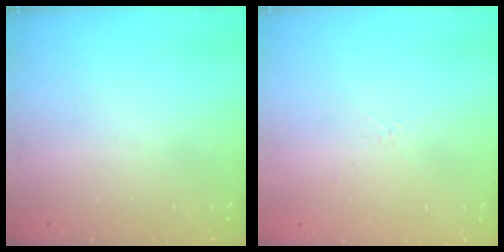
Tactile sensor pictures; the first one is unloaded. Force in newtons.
{"total": 2.6, "press": 2.5, "slide": 0.6}